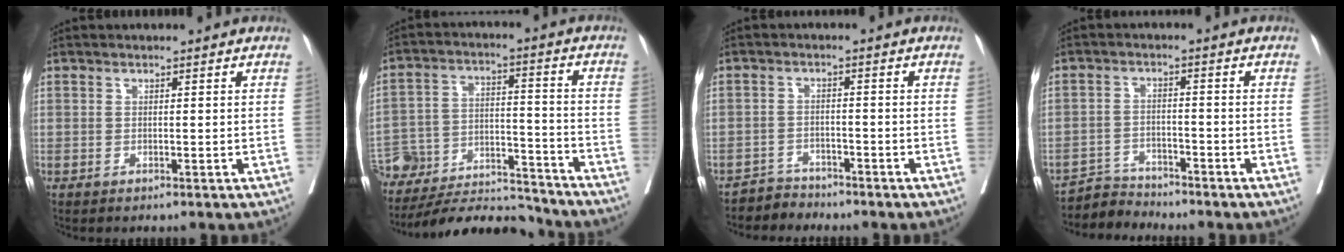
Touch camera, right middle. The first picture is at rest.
{"total": 17.6, "force": [-17.1, 2.8, 3.2], "torque": [-0.070, 0.022, -0.266]}
{"total": 2.9, "force": [-2.5, 0.9, -1.1], "torque": [0.022, -0.001, -0.047]}
{"total": 4.2, "force": [-4.0, 0.6, -1.3], "torque": [0.026, 0.001, -0.071]}